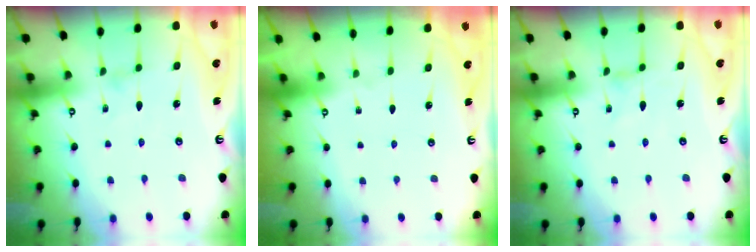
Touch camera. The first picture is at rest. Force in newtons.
{"total": 0.0}
{"total": 0.0}